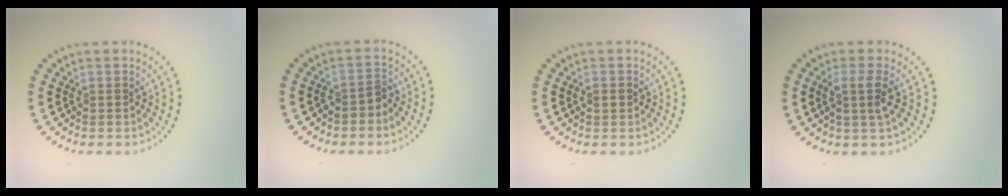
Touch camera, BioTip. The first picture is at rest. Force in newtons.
{"total": 1.3, "press": 1.0, "slide": 0.8}
{"total": 1.1, "press": 1.1, "slide": 0.1}
{"total": 2.2, "press": 1.8, "slide": 1.2}